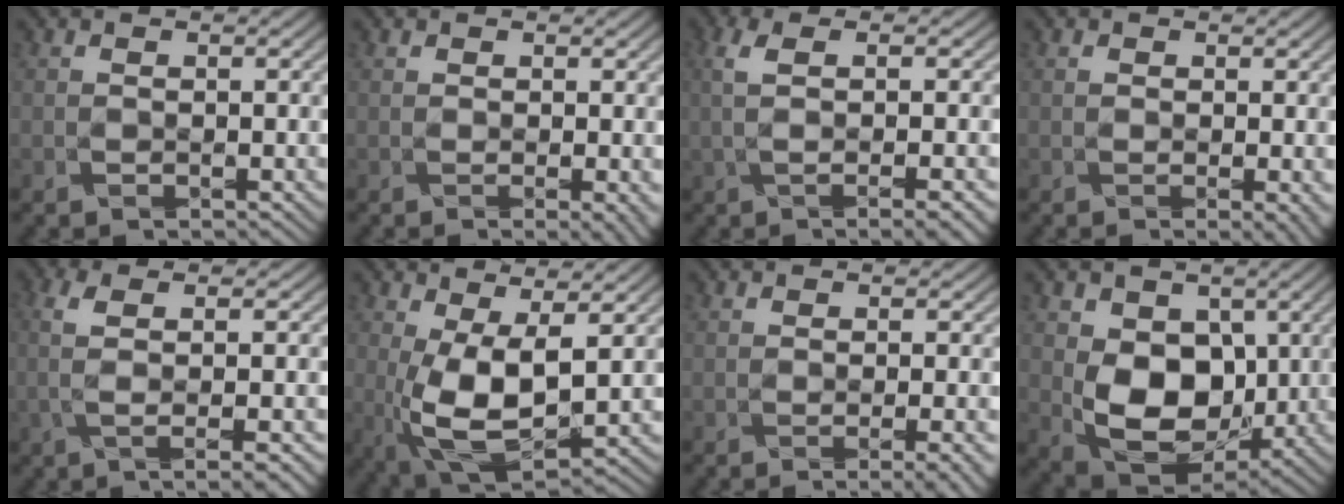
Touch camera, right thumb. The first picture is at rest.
{"total": 2.2, "force": [0.0, 1.1, 1.9], "torque": [-0.022, -0.003, 0.001]}
{"total": 5.3, "force": [-0.3, 0.5, 5.3], "torque": [-0.094, 0.010, -0.005]}
{"total": 2.2, "force": [0.1, 1.2, 1.9], "torque": [-0.023, -0.003, 0.001]}
{"total": 5.2, "force": [-0.5, 0.5, 5.1], "torque": [-0.096, 0.008, -0.009]}
{"total": 9.2, "force": [0.4, 4.1, 8.3], "torque": [-0.184, 0.000, 0.011]}
{"total": 3.3, "force": [-1.2, 1.0, 2.9], "torque": [-0.026, -0.001, -0.010]}
{"total": 10.6, "force": [0.4, 7.4, 7.6], "torque": [-0.153, -0.013, 0.009]}